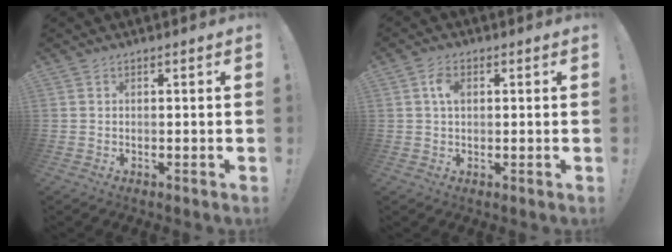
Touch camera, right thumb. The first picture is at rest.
{"total": 4.2, "force": [1.0, 2.6, 3.2], "torque": [-0.049, 0.002, 0.014]}